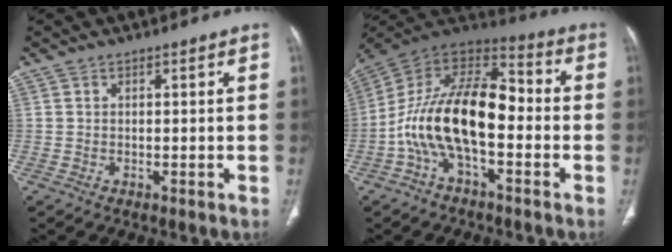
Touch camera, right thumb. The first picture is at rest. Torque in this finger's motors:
{"motor_torque": [2.51, 2.50, 1.90, -0.87, 0.58]}